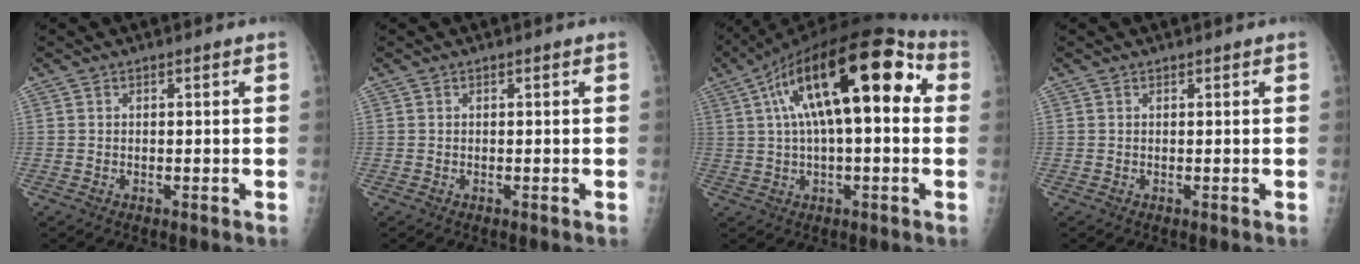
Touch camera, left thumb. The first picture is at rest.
{"total": 0.0}
{"total": 21.2, "force": [4.8, 8.7, 18.7], "torque": [-0.289, 0.044, 0.066]}
{"total": 0.0}